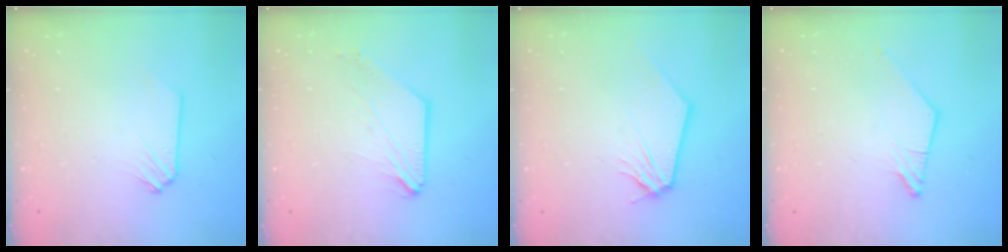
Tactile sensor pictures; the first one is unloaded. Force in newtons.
{"total": 0.6, "press": 0.5, "slide": 0.2}
{"total": 0.0}
{"total": 0.0}